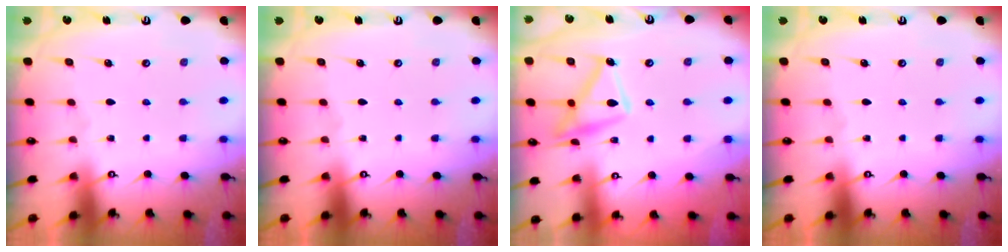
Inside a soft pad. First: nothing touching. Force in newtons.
{"total": 0.0}
{"total": 14.8, "press": 14.7, "slide": 1.1}
{"total": 0.0}